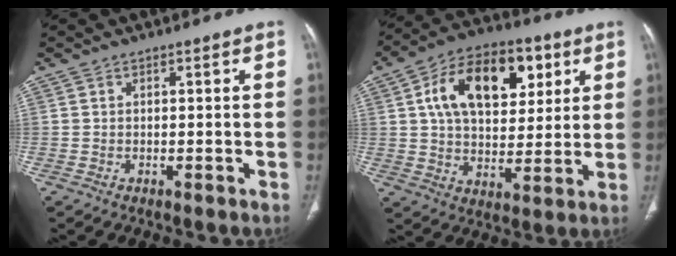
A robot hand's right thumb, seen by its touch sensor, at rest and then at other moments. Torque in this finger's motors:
{"motor_torque": [0.14, 0.36, 0.30, -0.14, 0.21]}